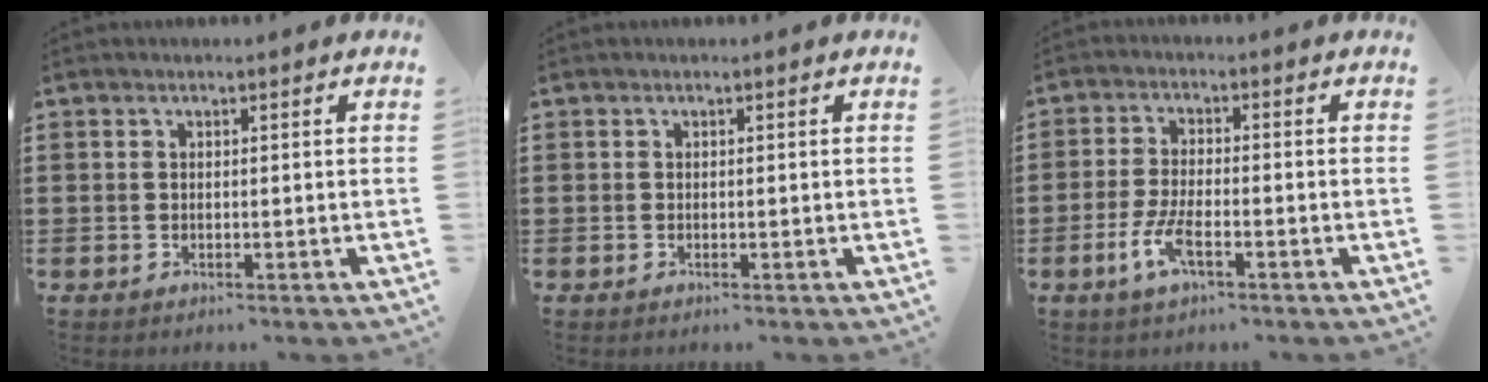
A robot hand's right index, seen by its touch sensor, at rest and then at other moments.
{"total": 0.0}
{"total": 5.1, "force": [-2.4, 1.5, 4.3], "torque": [-0.097, -0.009, -0.049]}